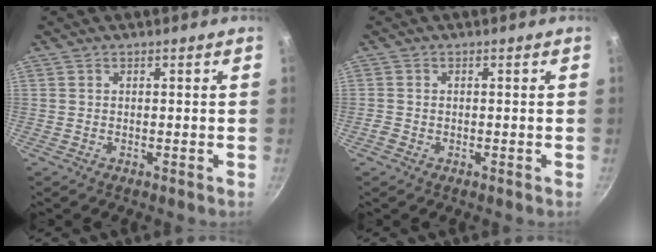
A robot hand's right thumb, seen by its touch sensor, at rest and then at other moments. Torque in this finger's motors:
{"motor_torque": [-0.32, 0.04, 0.08, 0.34, 0.00]}